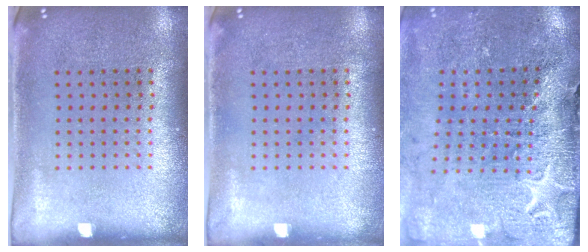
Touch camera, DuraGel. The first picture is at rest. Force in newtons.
{"total": 0.0}
{"total": 3.5, "press": 3.4, "slide": 0.8}